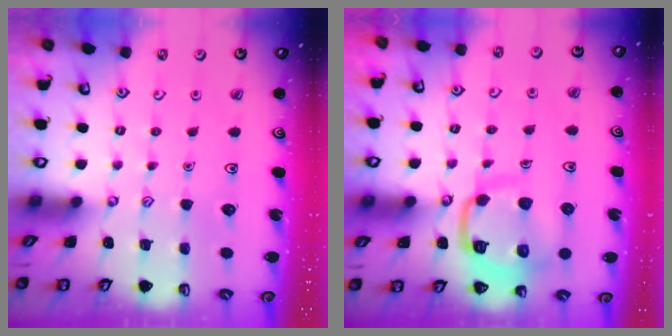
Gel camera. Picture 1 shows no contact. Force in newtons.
{"total": 11.7, "press": 11.7, "slide": 1.3}